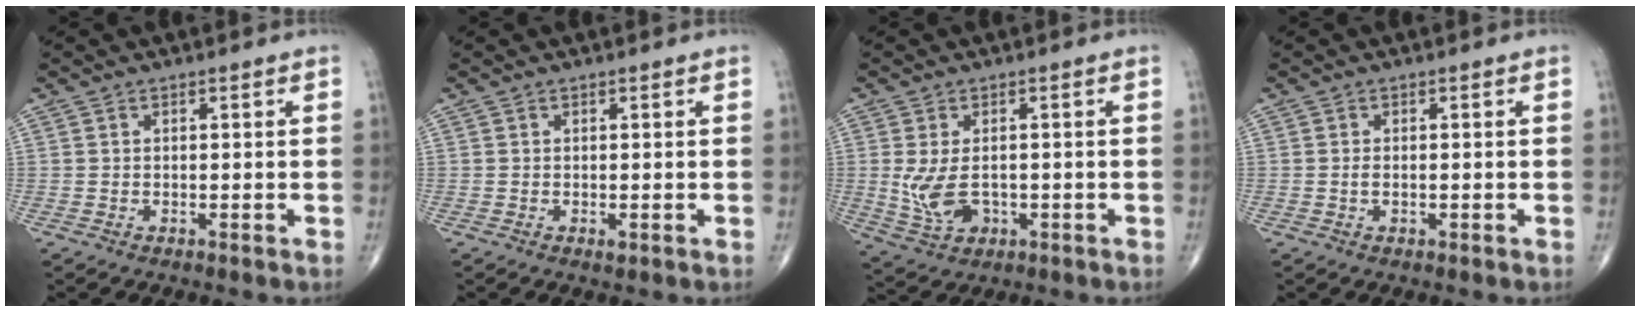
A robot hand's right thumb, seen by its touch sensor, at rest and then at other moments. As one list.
[{"total": 0.6, "force": [-0.1, 0.3, 0.5], "torque": [-0.007, -0.002, -0.003]}, {"total": 6.8, "force": [-0.5, 4.2, 5.2], "torque": [-0.103, -0.007, 0.001]}, {"total": 1.1, "force": [-0.2, 0.6, 0.9], "torque": [-0.020, -0.001, -0.003]}]